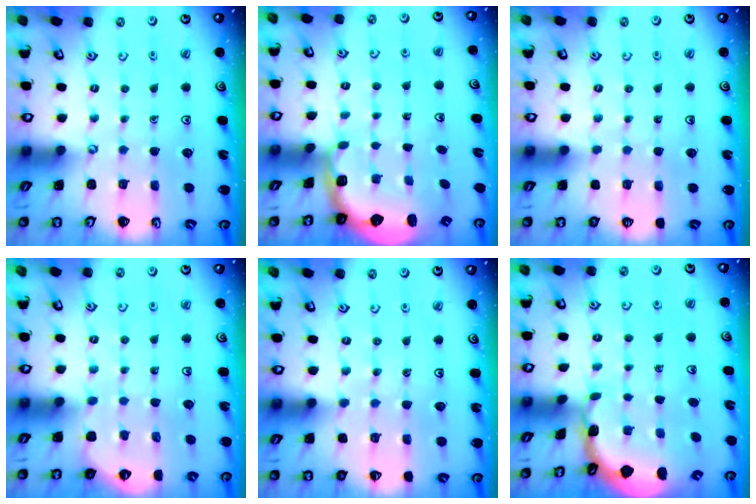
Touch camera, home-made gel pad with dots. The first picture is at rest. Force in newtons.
{"total": 2.8, "press": 1.7, "slide": 2.2}
{"total": 0.0}
{"total": 3.3, "press": 3.3, "slide": 0.4}
{"total": 3.5, "press": 3.5, "slide": 0.6}
{"total": 1.0, "press": 0.9, "slide": 0.2}